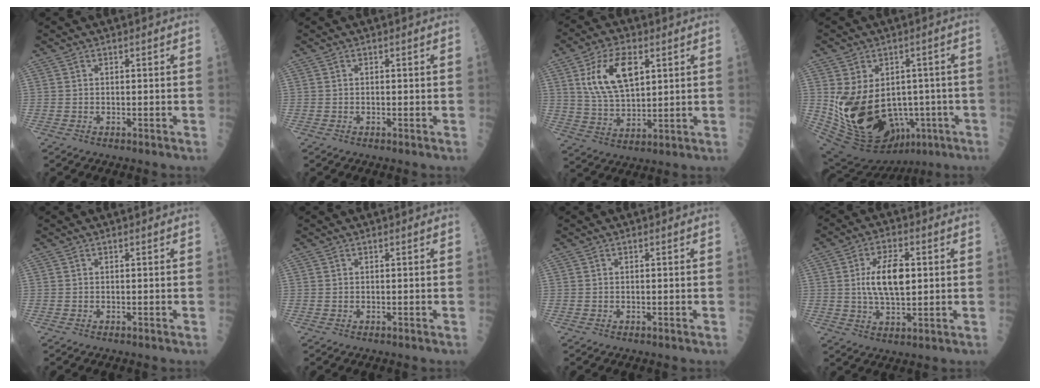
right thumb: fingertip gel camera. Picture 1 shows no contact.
{"total": 0.0}
{"total": 12.8, "force": [4.4, 6.3, 10.2], "torque": [-0.186, -0.010, 0.088]}
{"total": 24.2, "force": [-4.9, 16.7, 16.8], "torque": [-0.309, 0.006, -0.037]}
{"total": 0.0}
{"total": 0.0}
{"total": 0.0}
{"total": 10.2, "force": [1.2, 4.8, 8.9], "torque": [-0.150, 0.000, 0.025]}